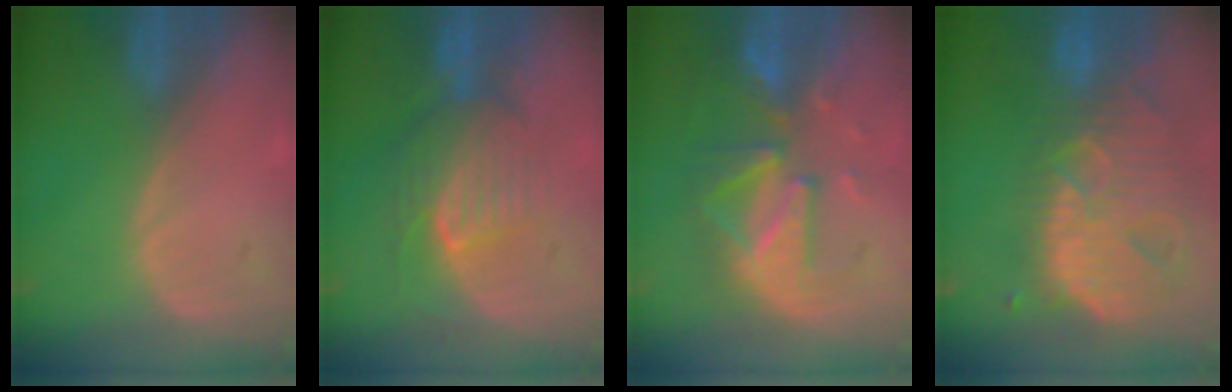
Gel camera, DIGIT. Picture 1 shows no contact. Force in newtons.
{"total": 7.7, "press": 7.7, "slide": 0.1}
{"total": 9.5, "press": 9.0, "slide": 3.0}
{"total": 13.9, "press": 11.7, "slide": 7.5}